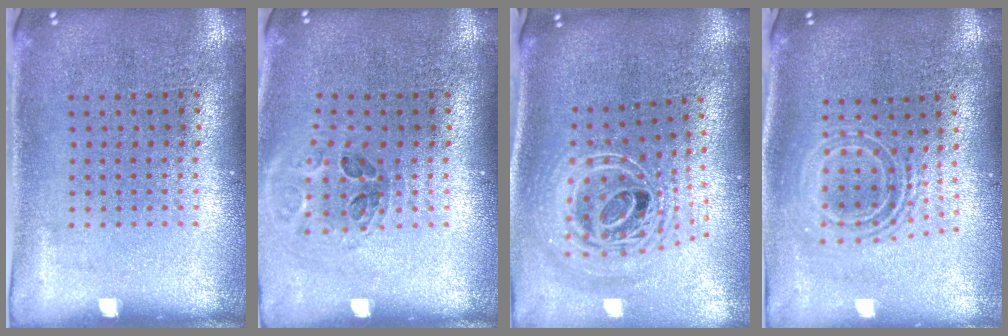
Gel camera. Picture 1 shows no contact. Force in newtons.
{"total": 1.0, "press": 1.0, "slide": 0.1}
{"total": 2.7, "press": 1.8, "slide": 2.0}
{"total": 1.9, "press": 1.5, "slide": 1.2}